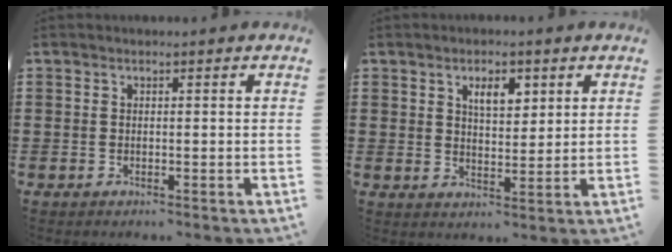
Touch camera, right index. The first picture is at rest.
{"total": 4.4, "force": [2.3, 2.0, 3.1], "torque": [-0.052, 0.003, 0.035]}